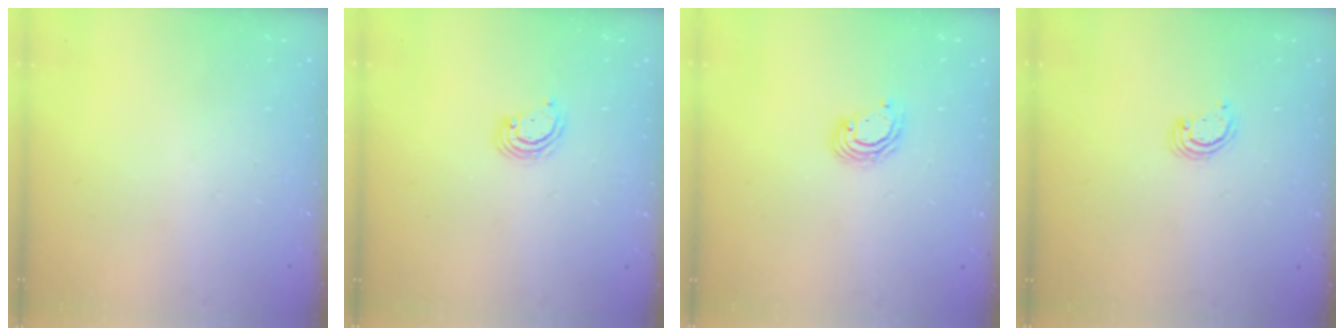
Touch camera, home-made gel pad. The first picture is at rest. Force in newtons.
{"total": 3.0, "press": 2.9, "slide": 0.3}
{"total": 5.1, "press": 5.1, "slide": 0.2}
{"total": 2.5, "press": 2.5, "slide": 0.2}